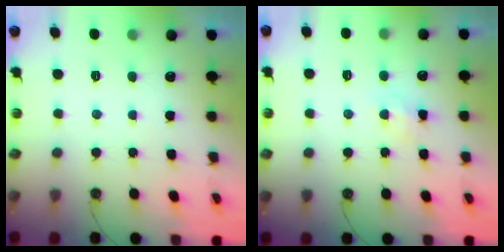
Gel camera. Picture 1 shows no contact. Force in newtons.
{"total": 3.3, "press": 3.2, "slide": 0.4}